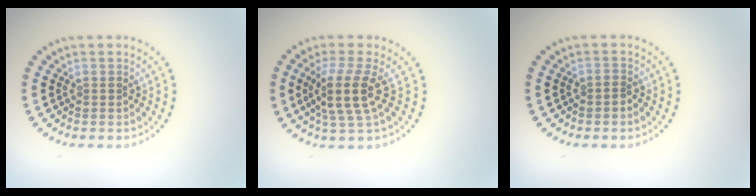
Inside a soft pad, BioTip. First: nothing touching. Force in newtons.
{"total": 4.0, "press": 3.1, "slide": 2.5}
{"total": 0.6, "press": 0.4, "slide": 0.5}